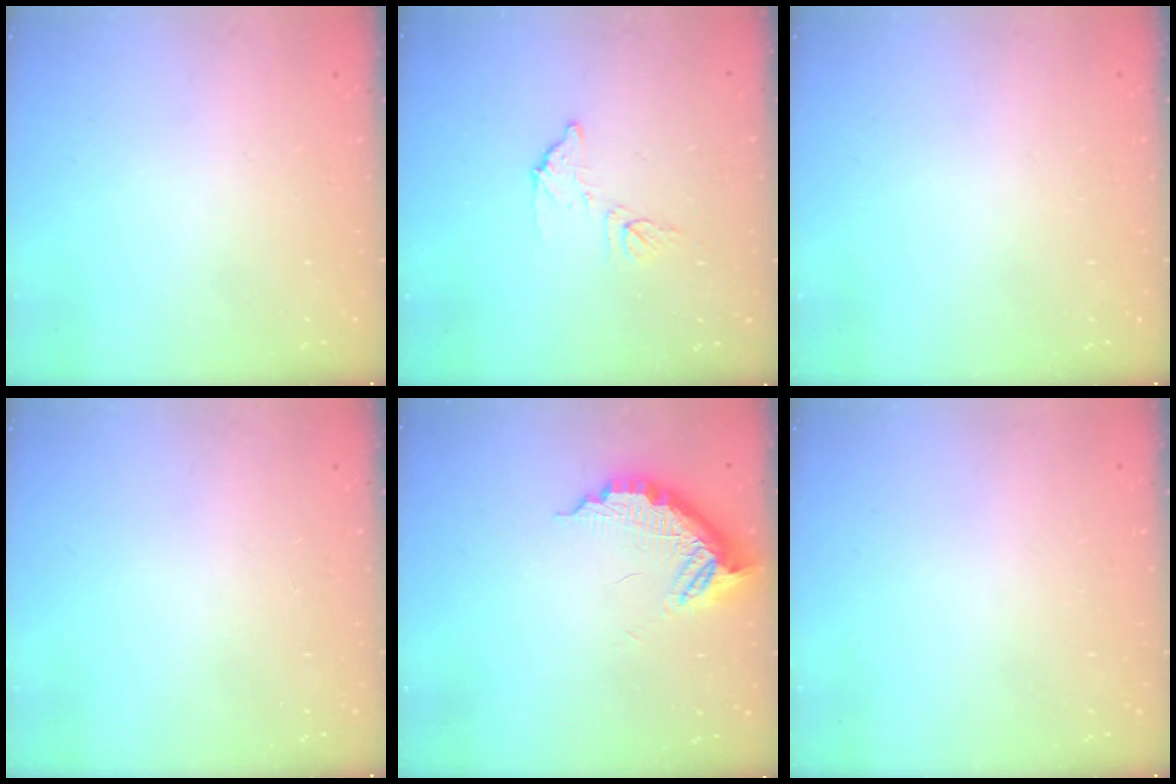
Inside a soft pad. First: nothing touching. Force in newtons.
{"total": 8.0, "press": 8.0, "slide": 0.4}
{"total": 0.0}
{"total": 0.0}
{"total": 11.4, "press": 11.4, "slide": 0.6}
{"total": 0.0}